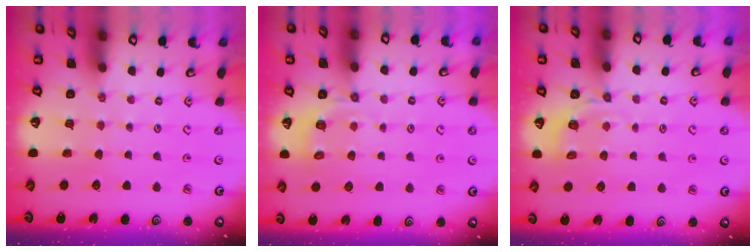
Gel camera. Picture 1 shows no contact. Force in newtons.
{"total": 5.0, "press": 4.6, "slide": 2.0}
{"total": 2.8, "press": 2.1, "slide": 1.8}